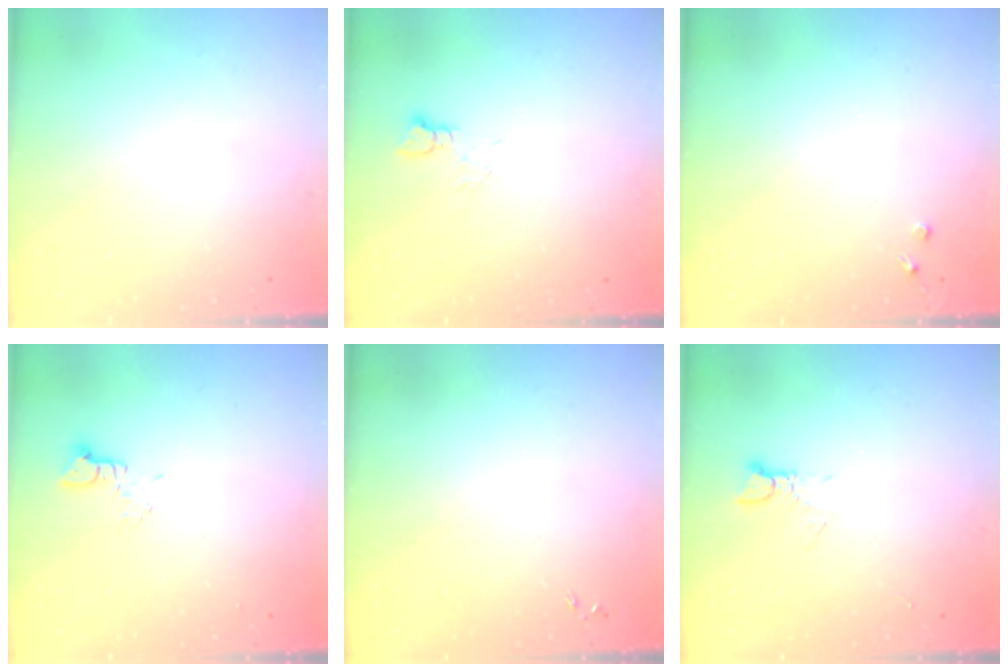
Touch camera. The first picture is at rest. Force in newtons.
{"total": 4.1, "press": 4.0, "slide": 0.5}
{"total": 2.7, "press": 2.7, "slide": 0.4}
{"total": 2.1, "press": 2.1, "slide": 0.3}
{"total": 0.0}
{"total": 2.9, "press": 2.9, "slide": 0.2}